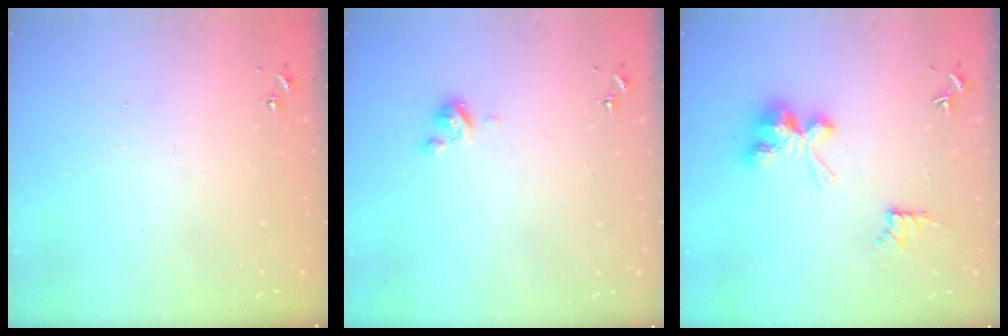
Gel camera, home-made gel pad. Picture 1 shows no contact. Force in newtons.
{"total": 4.8, "press": 4.8, "slide": 0.3}
{"total": 10.6, "press": 10.6, "slide": 0.3}